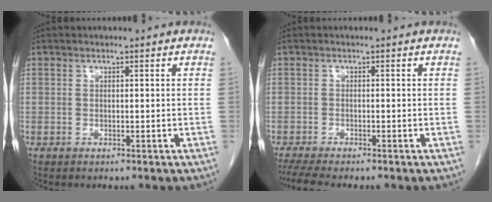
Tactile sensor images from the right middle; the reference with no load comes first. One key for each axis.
{"total": 5.3, "fx": -4.5, "fy": 0.3, "fz": 2.8, "tx": -0.044, "ty": -0.014, "tz": -0.073}